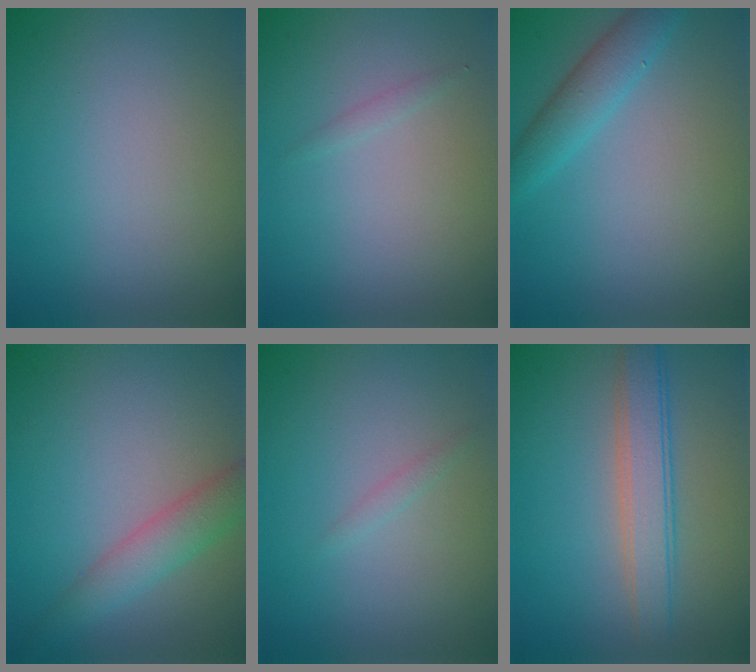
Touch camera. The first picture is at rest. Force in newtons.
{"total": 0.5, "press": 0.5, "slide": 0.0}
{"total": 2.9, "press": 2.9, "slide": 0.2}
{"total": 3.2, "press": 3.2, "slide": 0.1}
{"total": 0.6, "press": 0.6, "slide": 0.0}
{"total": 3.8, "press": 3.8, "slide": 0.2}